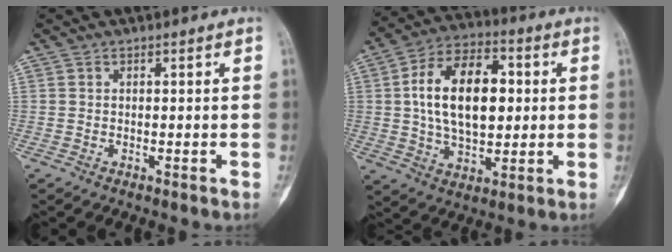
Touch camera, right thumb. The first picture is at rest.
{"total": 17.1, "force": [2.0, 10.1, 13.7], "torque": [-0.212, 0.011, 0.032]}